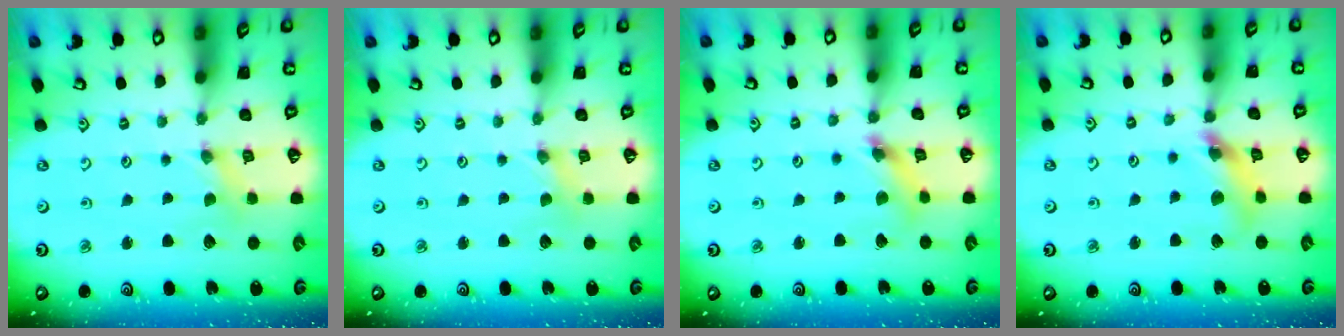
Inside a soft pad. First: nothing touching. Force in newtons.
{"total": 0.0}
{"total": 6.3, "press": 6.3, "slide": 0.7}
{"total": 11.4, "press": 11.4, "slide": 1.3}